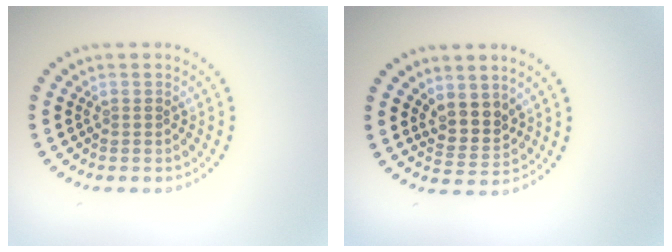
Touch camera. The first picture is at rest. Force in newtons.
{"total": 2.8, "press": 2.2, "slide": 1.7}